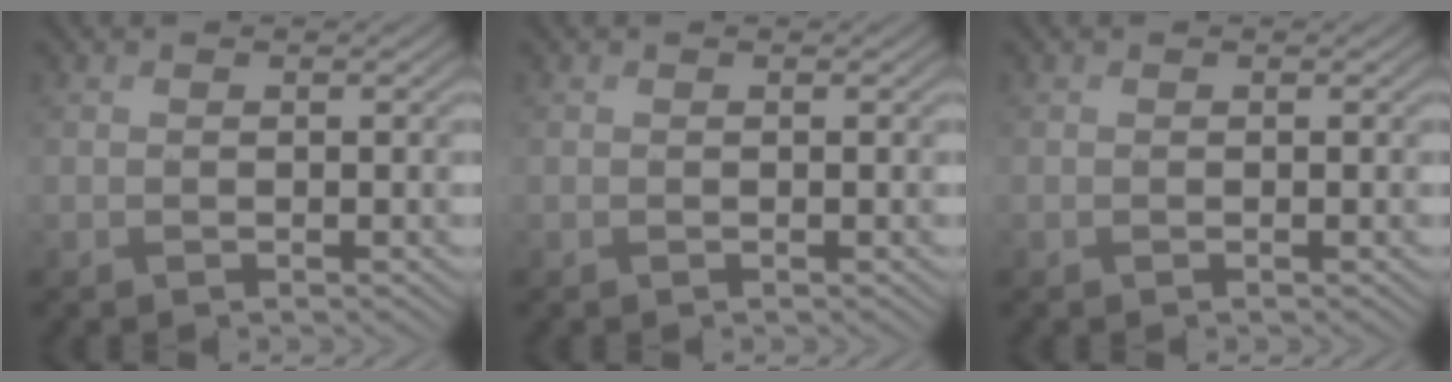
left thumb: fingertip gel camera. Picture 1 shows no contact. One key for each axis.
{"total": 0.0}
{"total": 0.0}